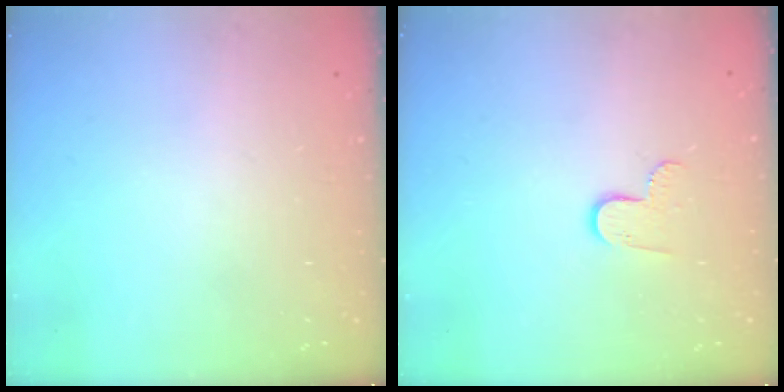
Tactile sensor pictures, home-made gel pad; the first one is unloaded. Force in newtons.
{"total": 5.7, "press": 5.7, "slide": 0.5}